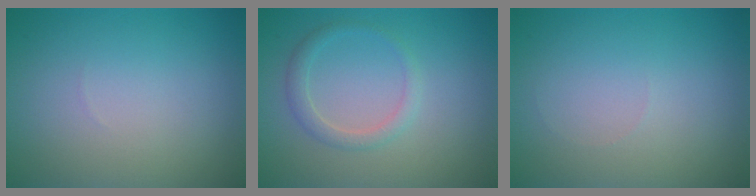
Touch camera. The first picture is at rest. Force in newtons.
{"total": 1.8, "press": 1.8, "slide": 0.1}
{"total": 0.0}